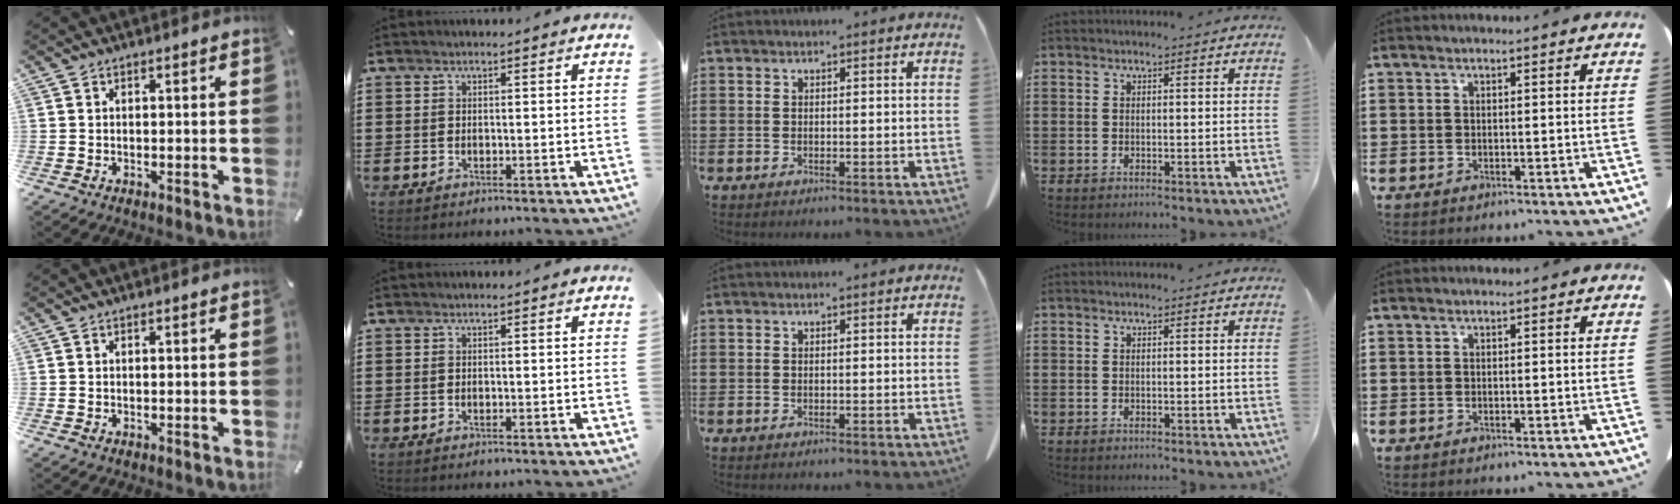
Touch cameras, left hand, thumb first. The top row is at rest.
{}